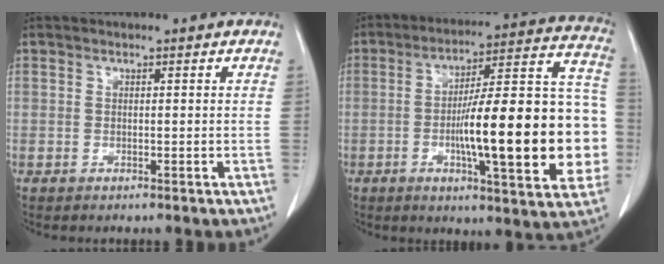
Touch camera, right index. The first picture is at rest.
{"total": 23.4, "force": [-3.6, 4.2, 22.7], "torque": [-0.260, 0.032, -0.047]}